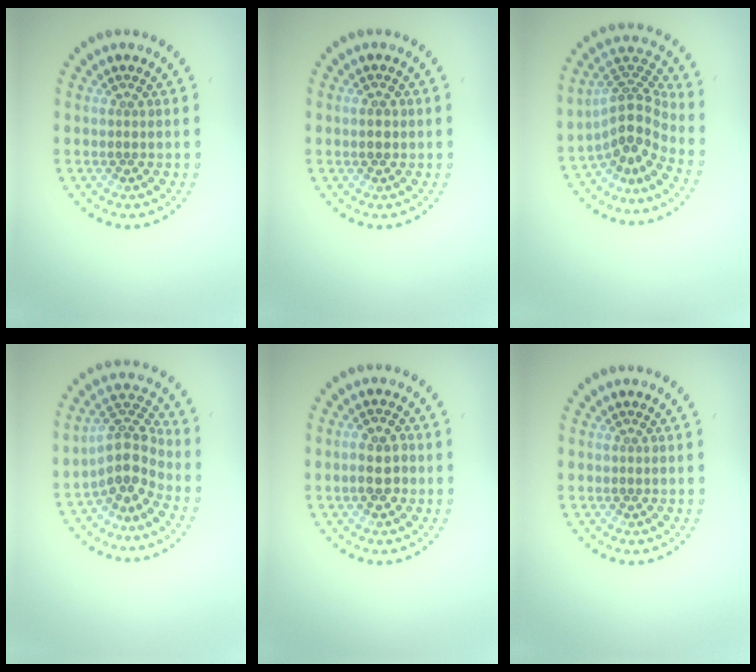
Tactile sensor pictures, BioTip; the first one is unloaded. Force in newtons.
{"total": 1.8, "press": 1.8, "slide": 0.1}
{"total": 4.2, "press": 2.9, "slide": 3.1}
{"total": 3.9, "press": 3.2, "slide": 2.3}
{"total": 2.7, "press": 2.7, "slide": 0.6}
{"total": 0.0}